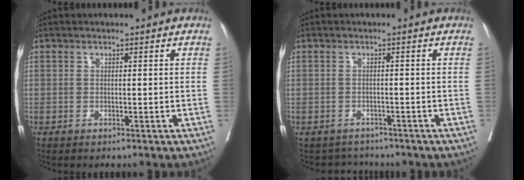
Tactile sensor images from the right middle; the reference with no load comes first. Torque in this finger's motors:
{"motor_torque": [0.12, -0.13, 0.00, -0.01]}